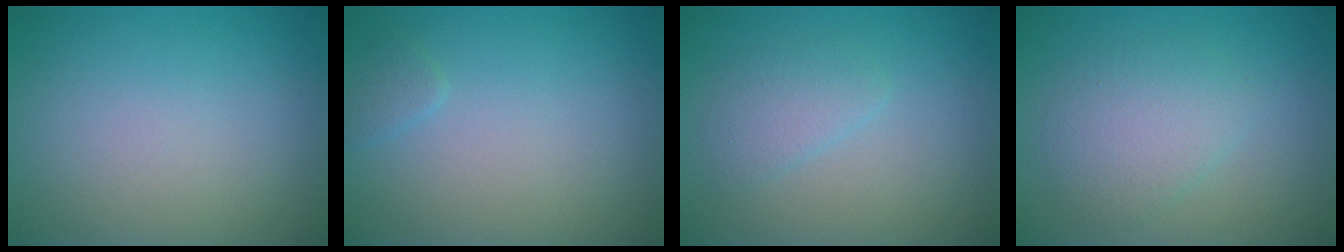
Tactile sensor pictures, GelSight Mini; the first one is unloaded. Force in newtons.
{"total": 0.8, "press": 0.8, "slide": 0.1}
{"total": 1.8, "press": 1.8, "slide": 0.1}
{"total": 3.1, "press": 3.1, "slide": 0.1}